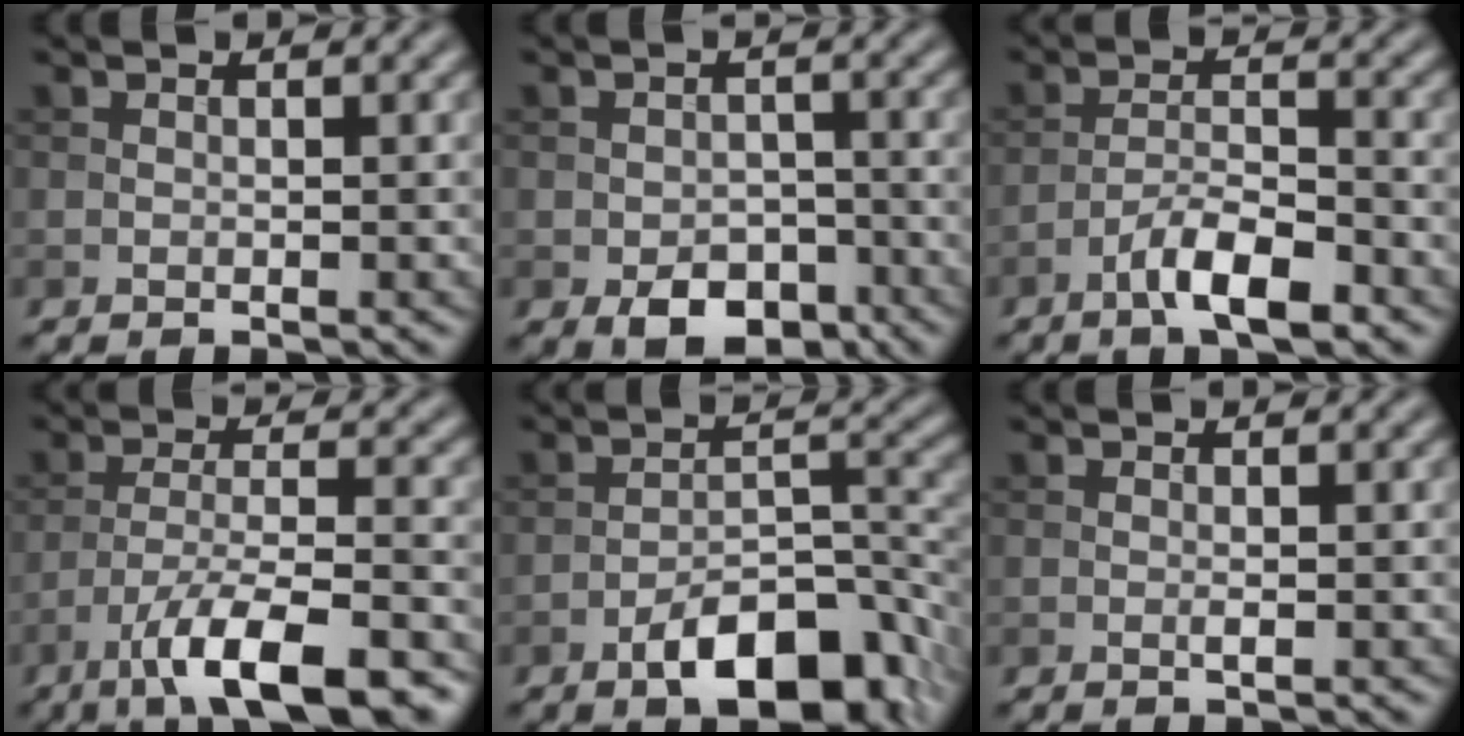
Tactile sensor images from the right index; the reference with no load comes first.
{"total": 4.7, "force": [-2.5, 3.0, 2.6], "torque": [-0.038, -0.010, -0.040]}
{"total": 4.9, "force": [-3.2, 1.2, 3.5], "torque": [-0.065, 0.007, -0.061]}
{"total": 9.7, "force": [-6.2, 2.4, 7.1], "torque": [-0.118, 0.001, -0.105]}
{"total": 9.3, "force": [-5.5, 3.8, 6.5], "torque": [-0.095, 0.008, -0.091]}
{"total": 0.5, "force": [-0.1, 0.1, 0.5], "torque": [-0.013, -0.002, -0.002]}